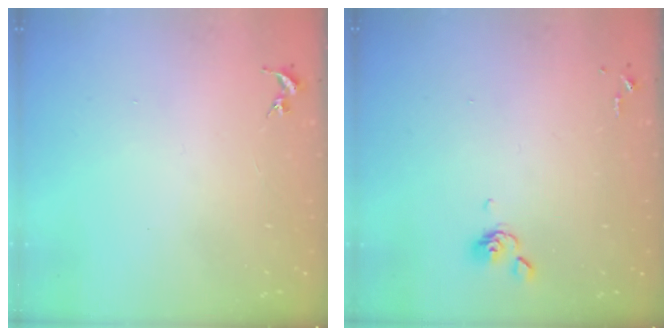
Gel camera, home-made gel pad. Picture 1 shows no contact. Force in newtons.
{"total": 5.6, "press": 5.5, "slide": 1.4}